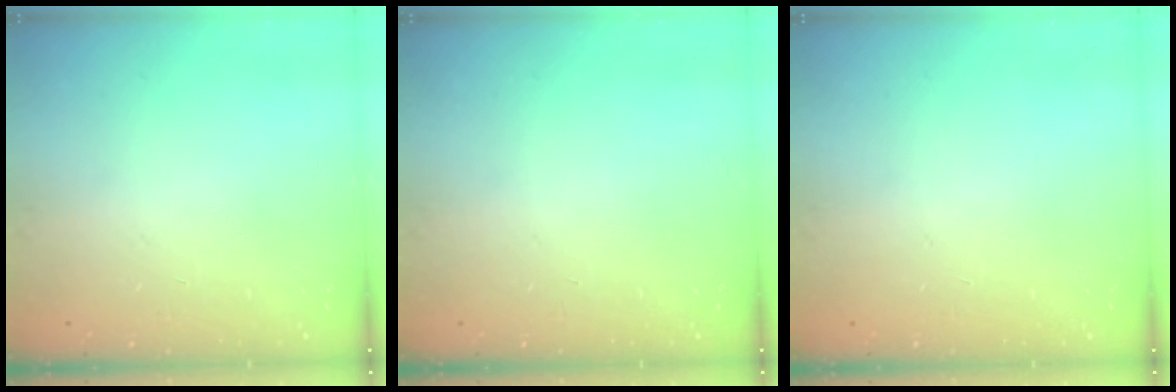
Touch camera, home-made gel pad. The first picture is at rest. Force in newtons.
{"total": 0.0}
{"total": 0.0}